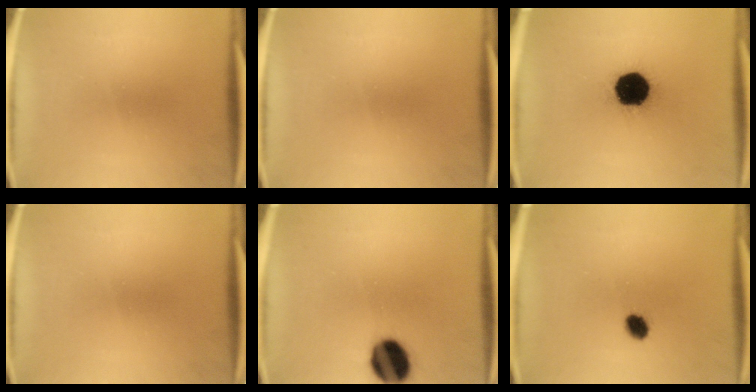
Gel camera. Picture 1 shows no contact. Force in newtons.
{"total": 0.0}
{"total": 18.2}
{"total": 0.0}
{"total": 12.2}
{"total": 3.5}